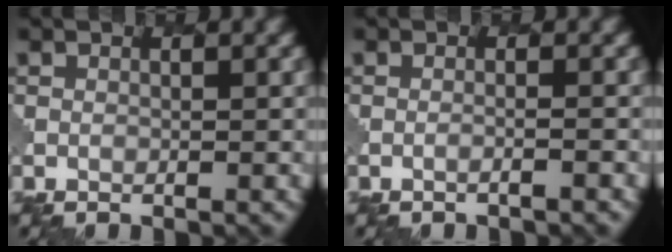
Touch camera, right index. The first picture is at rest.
{"total": 0.9, "force": [-0.5, 0.2, 0.7], "torque": [0.000, 0.001, -0.018]}